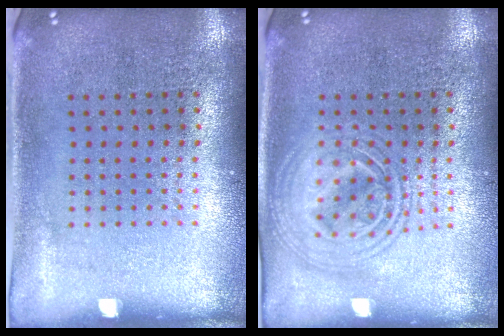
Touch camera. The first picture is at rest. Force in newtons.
{"total": 2.8, "press": 2.8, "slide": 0.4}